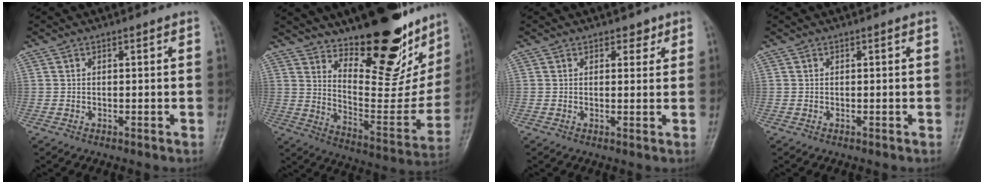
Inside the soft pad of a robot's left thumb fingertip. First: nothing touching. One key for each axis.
{"total": 25.8, "fx": 18.4, "fy": 9.5, "fz": 15.3, "tx": -0.175, "ty": -0.121, "tz": 0.275}
{"total": 2.1, "fx": 1.3, "fy": 1.5, "fz": 0.7, "tx": 0.014, "ty": -0.004, "tz": 0.014}
{"total": 0.0}